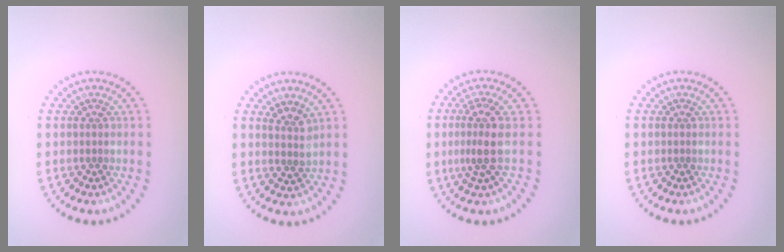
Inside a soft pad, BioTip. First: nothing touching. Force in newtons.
{"total": 1.3, "press": 1.2, "slide": 0.6}
{"total": 2.9, "press": 2.3, "slide": 1.6}
{"total": 0.0}